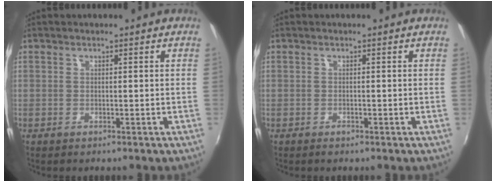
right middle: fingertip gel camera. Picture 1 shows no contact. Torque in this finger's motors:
{"motor_torque": [0.12, -0.07, 0.04, 0.02]}